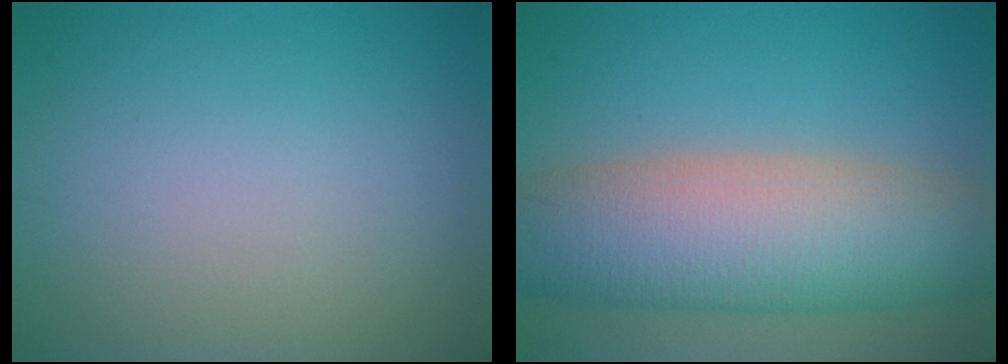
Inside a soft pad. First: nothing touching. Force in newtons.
{"total": 11.0, "press": 10.9, "slide": 0.8}